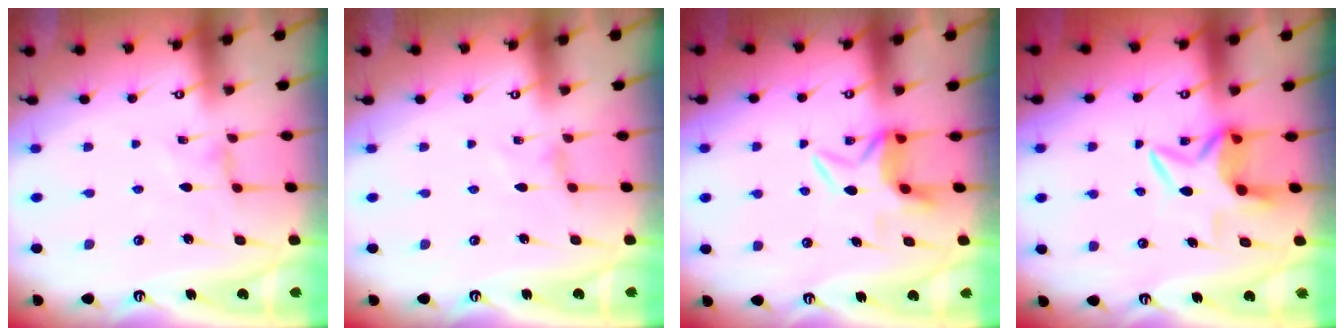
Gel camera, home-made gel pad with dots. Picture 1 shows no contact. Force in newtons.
{"total": 0.8, "press": 0.8, "slide": 0.3}
{"total": 5.9, "press": 5.8, "slide": 1.2}
{"total": 6.2, "press": 6.0, "slide": 1.5}